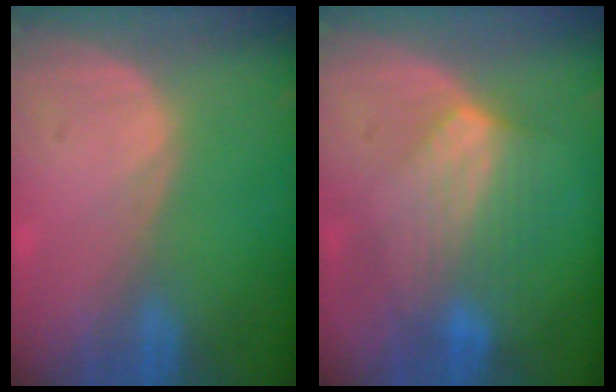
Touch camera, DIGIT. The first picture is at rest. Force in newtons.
{"total": 7.1, "press": 6.4, "slide": 3.0}